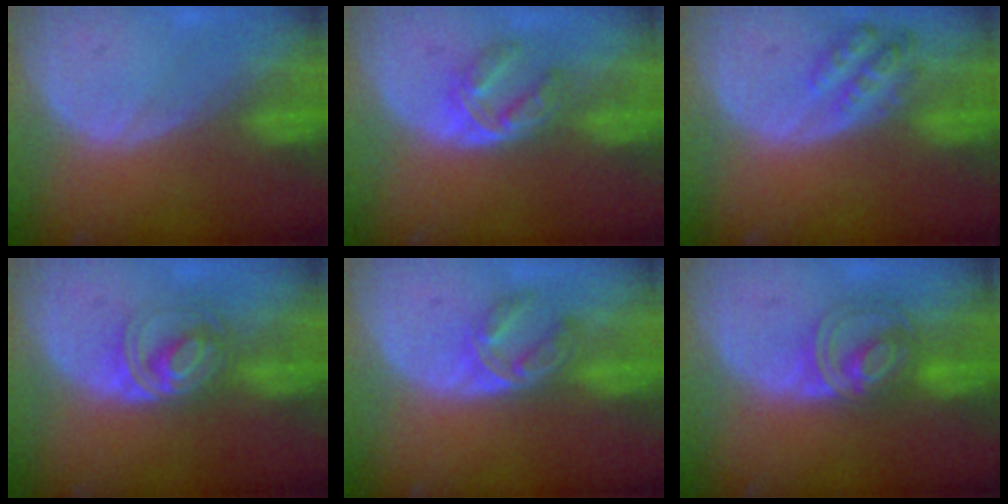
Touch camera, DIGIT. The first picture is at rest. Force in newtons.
{"total": 6.0, "press": 4.8, "slide": 3.5}
{"total": 5.4, "press": 5.0, "slide": 2.1}
{"total": 6.0, "press": 5.6, "slide": 2.2}
{"total": 5.7, "press": 4.7, "slide": 3.2}
{"total": 5.9, "press": 5.9, "slide": 0.9}